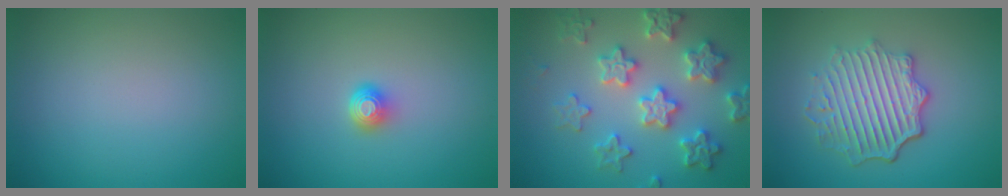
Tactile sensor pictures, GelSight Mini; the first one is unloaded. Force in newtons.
{"total": 1.7, "press": 1.3, "slide": 1.1}
{"total": 6.1, "press": 6.0, "slide": 1.1}
{"total": 5.7, "press": 4.4, "slide": 3.5}